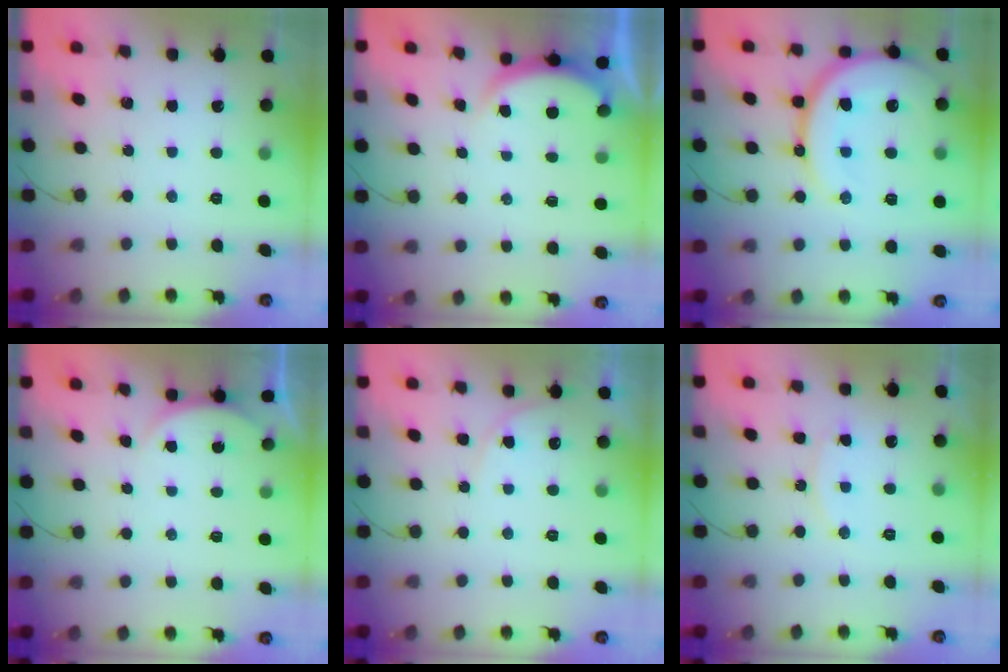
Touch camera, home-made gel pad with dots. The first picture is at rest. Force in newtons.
{"total": 3.0, "press": 2.9, "slide": 0.6}
{"total": 17.4, "press": 17.3, "slide": 1.8}
{"total": 2.3, "press": 2.3, "slide": 0.5}
{"total": 5.1, "press": 5.1, "slide": 0.4}
{"total": 8.9, "press": 8.9, "slide": 0.7}